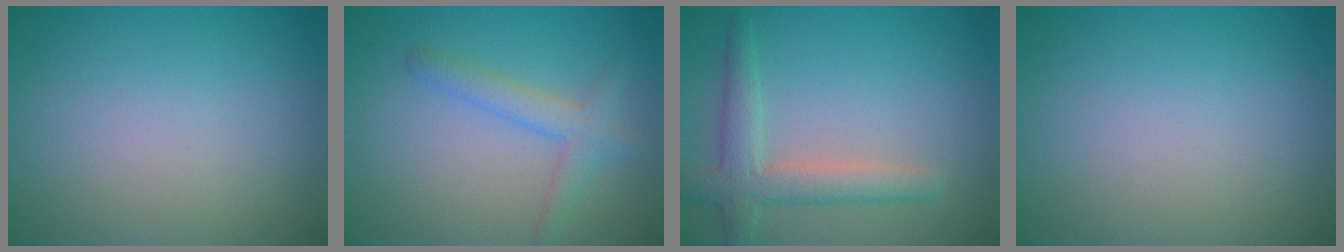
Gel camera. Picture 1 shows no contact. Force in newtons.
{"total": 2.8, "press": 2.8, "slide": 0.2}
{"total": 3.8, "press": 3.8, "slide": 0.4}
{"total": 0.0}